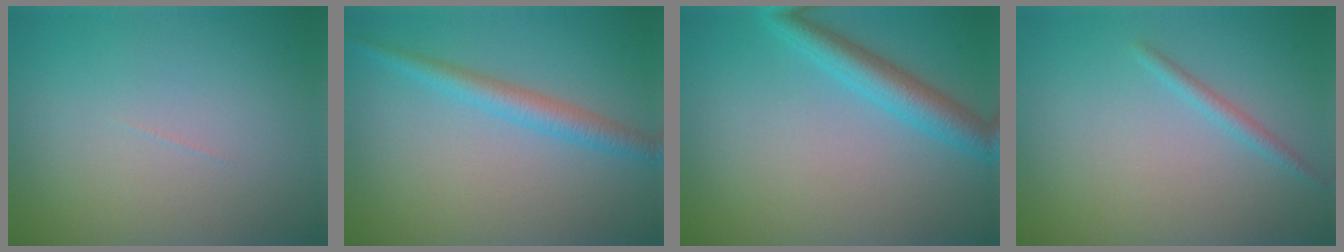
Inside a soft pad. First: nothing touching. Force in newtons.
{"total": 2.7, "press": 2.7, "slide": 0.2}
{"total": 3.8, "press": 3.8, "slide": 0.1}
{"total": 1.3, "press": 1.2, "slide": 0.1}